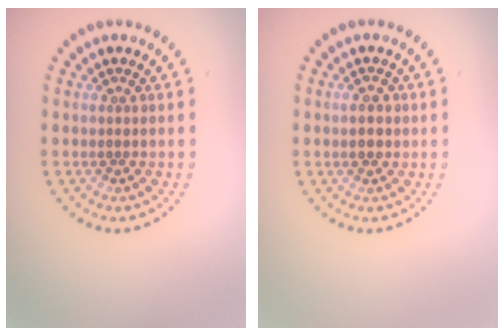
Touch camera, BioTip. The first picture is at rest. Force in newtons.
{"total": 1.8, "press": 1.8, "slide": 0.3}